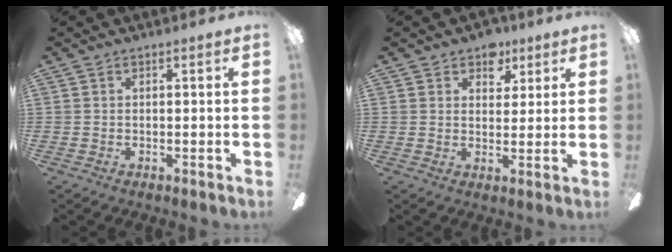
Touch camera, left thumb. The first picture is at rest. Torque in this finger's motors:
{"motor_torque": [0.59, 0.48, 0.34, -0.42, 0.01]}